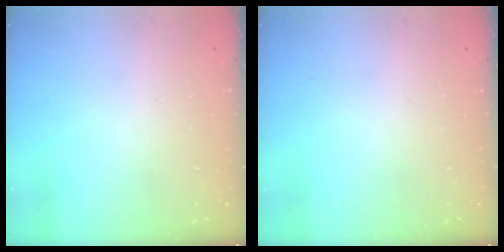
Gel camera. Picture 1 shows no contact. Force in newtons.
{"total": 0.0}